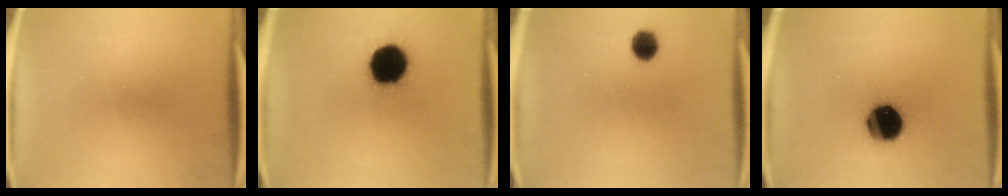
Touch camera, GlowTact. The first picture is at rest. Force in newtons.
{"total": 17.3}
{"total": 4.3}
{"total": 16.0}